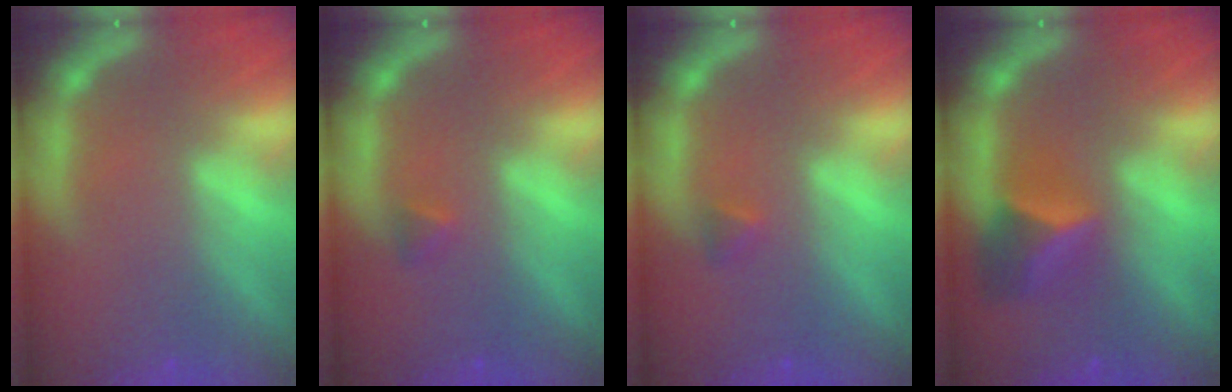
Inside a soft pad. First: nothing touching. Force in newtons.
{"total": 0.9}
{"total": 0.9}
{"total": 4.0}